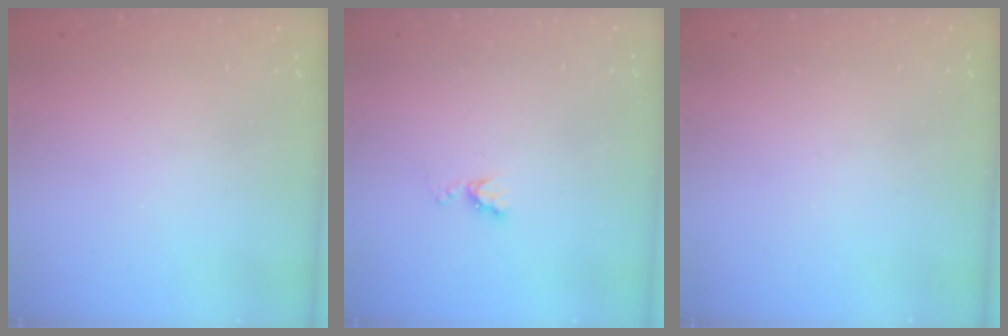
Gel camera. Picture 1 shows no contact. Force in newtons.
{"total": 5.1, "press": 5.1, "slide": 0.5}
{"total": 0.0}